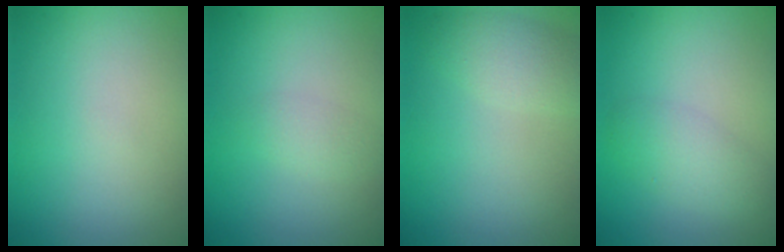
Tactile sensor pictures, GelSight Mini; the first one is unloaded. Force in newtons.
{"total": 1.3, "press": 1.3, "slide": 0.0}
{"total": 2.4, "press": 2.4, "slide": 0.1}
{"total": 2.4, "press": 2.4, "slide": 0.2}